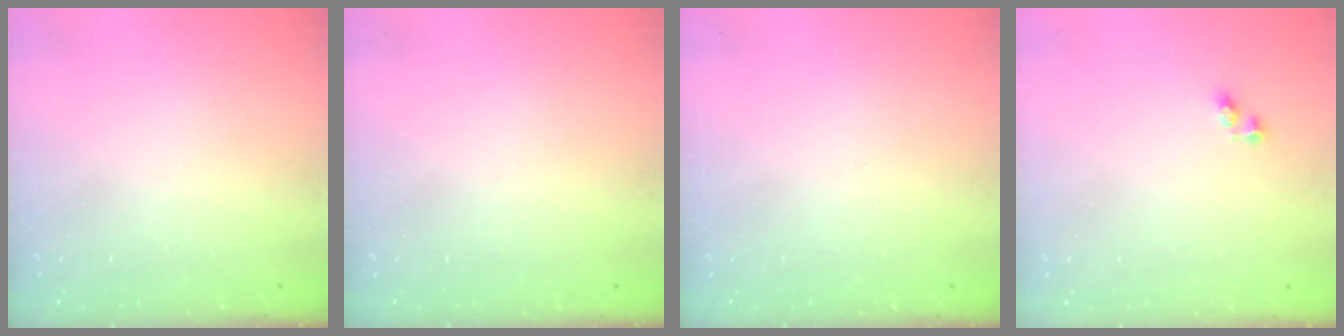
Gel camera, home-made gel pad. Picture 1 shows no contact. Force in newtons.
{"total": 0.0}
{"total": 0.0}
{"total": 2.5, "press": 2.5, "slide": 0.2}